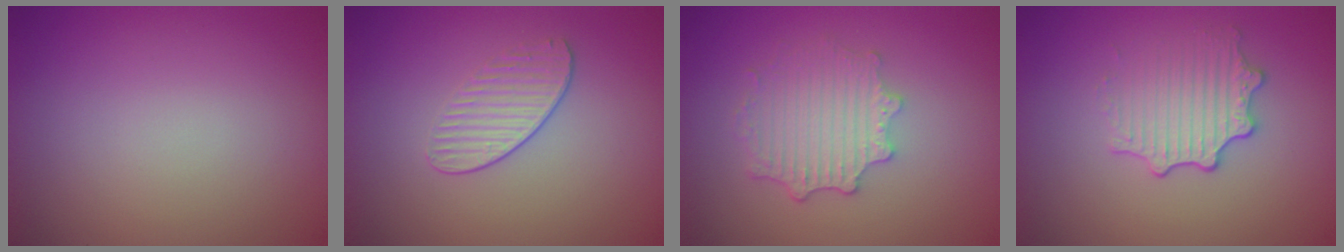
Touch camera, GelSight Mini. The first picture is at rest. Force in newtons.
{"total": 1.8, "press": 1.3, "slide": 1.1}
{"total": 3.9, "press": 3.1, "slide": 2.3}
{"total": 3.0, "press": 2.7, "slide": 1.1}